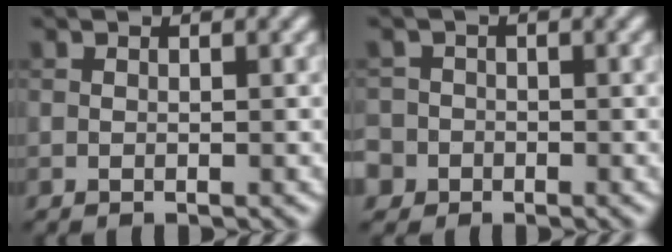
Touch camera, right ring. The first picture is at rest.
{"total": 5.5, "force": [-2.8, 4.6, 1.0], "torque": [-0.015, -0.007, -0.068]}